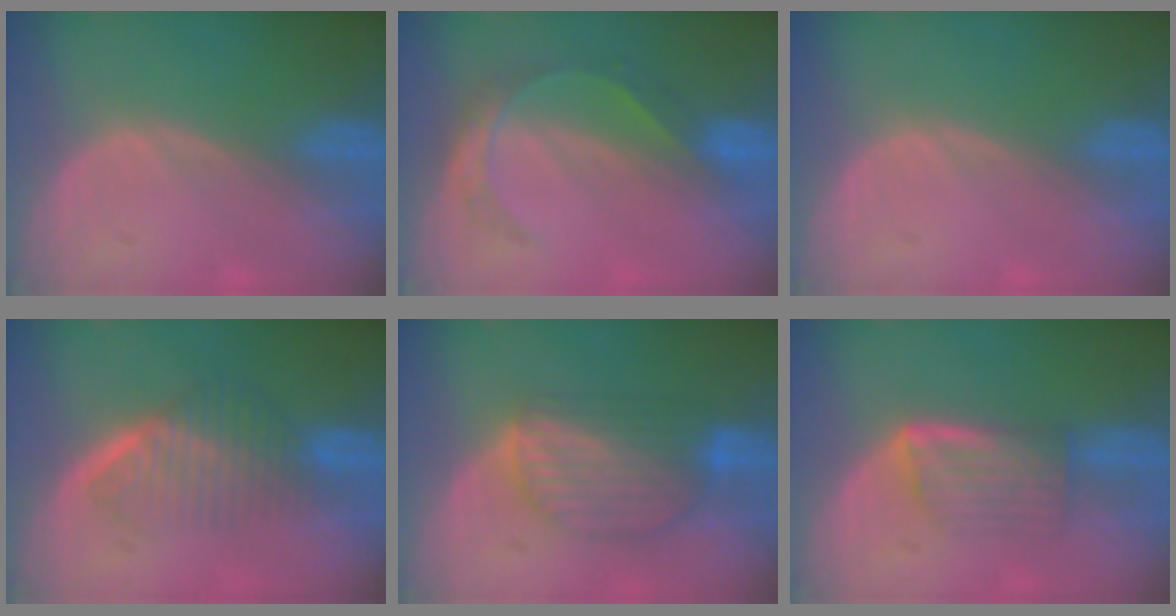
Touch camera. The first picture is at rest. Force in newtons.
{"total": 5.6, "press": 4.8, "slide": 2.9}
{"total": 0.0}
{"total": 6.5, "press": 5.9, "slide": 2.9}
{"total": 7.7, "press": 7.1, "slide": 3.0}
{"total": 5.7, "press": 5.3, "slide": 2.3}